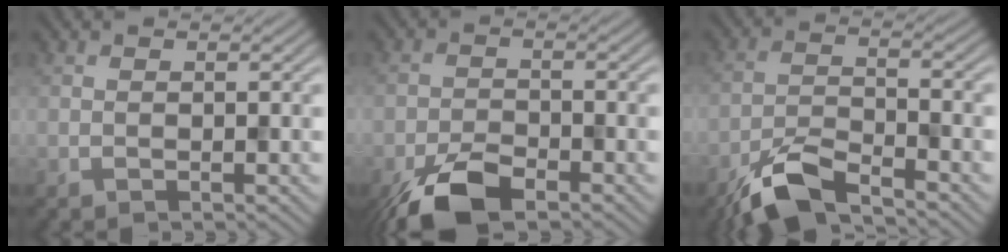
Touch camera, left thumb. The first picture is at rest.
{"total": 6.9, "force": [-4.6, 2.8, 4.2], "torque": [-0.080, -0.006, -0.092]}
{"total": 7.0, "force": [-5.4, 1.7, 4.1], "torque": [-0.082, -0.006, -0.114]}